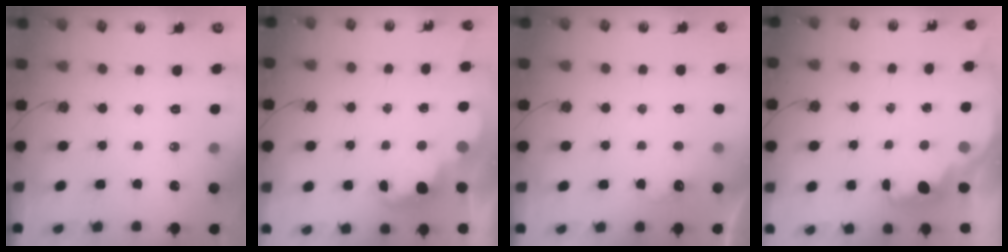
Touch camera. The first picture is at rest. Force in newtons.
{"total": 2.5, "press": 2.5, "slide": 0.5}
{"total": 4.3, "press": 4.3, "slide": 0.8}
{"total": 2.4, "press": 2.3, "slide": 0.8}